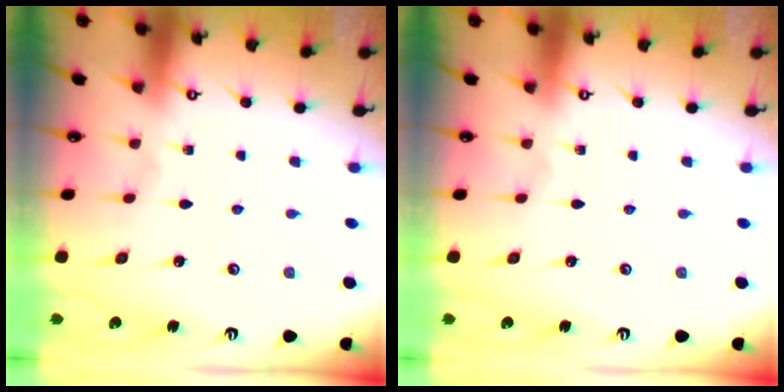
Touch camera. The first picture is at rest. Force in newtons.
{"total": 0.0}